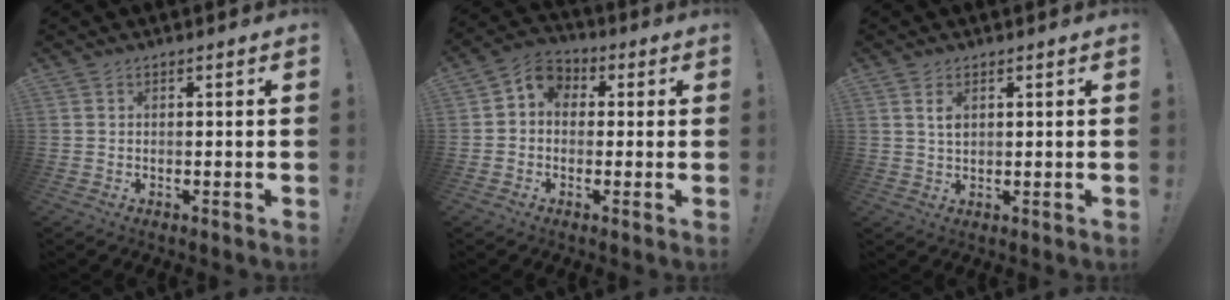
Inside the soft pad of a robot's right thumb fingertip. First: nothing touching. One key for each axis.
{"total": 6.6, "fx": 0.3, "fy": 5.5, "fz": 3.5, "tx": -0.064, "ty": 0.008, "tz": 0.008}
{"total": 2.6, "fx": 1.2, "fy": 1.2, "fz": 2.0, "tx": -0.027, "ty": -0.005, "tz": 0.017}